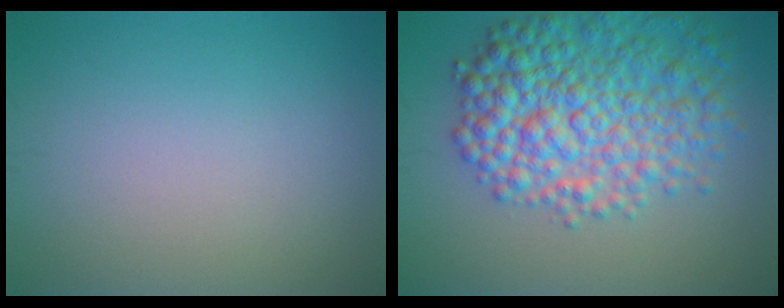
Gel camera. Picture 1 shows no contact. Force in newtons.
{"total": 8.5, "press": 8.5, "slide": 0.2}